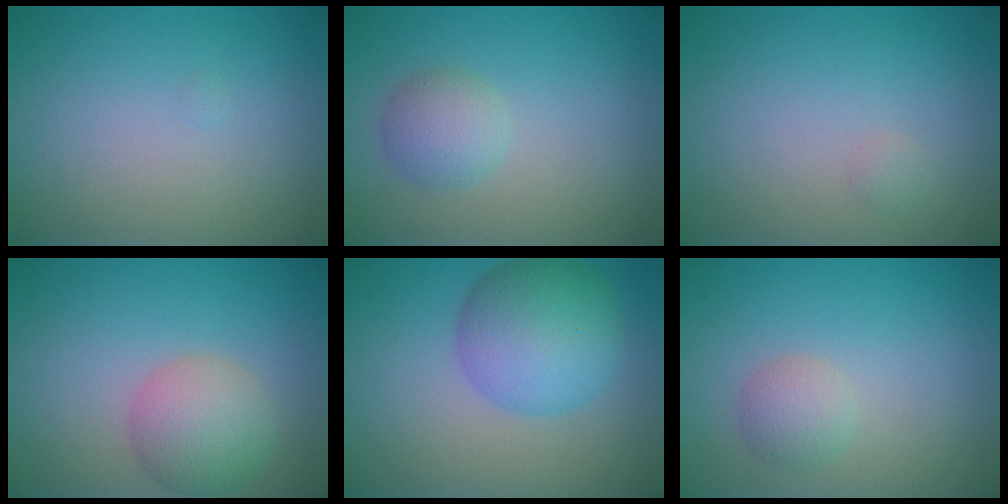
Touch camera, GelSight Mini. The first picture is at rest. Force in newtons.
{"total": 2.6, "press": 2.6, "slide": 0.1}
{"total": 0.5, "press": 0.5, "slide": 0.0}
{"total": 4.4, "press": 4.4, "slide": 0.3}
{"total": 7.1, "press": 7.1, "slide": 0.2}
{"total": 2.0, "press": 2.0, "slide": 0.1}